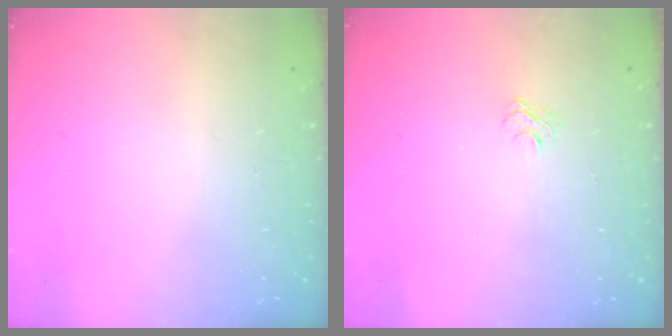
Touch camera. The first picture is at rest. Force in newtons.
{"total": 3.5, "press": 3.5, "slide": 0.3}